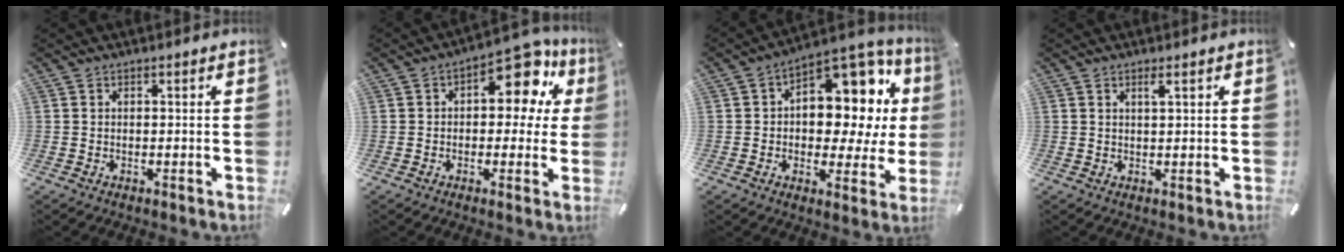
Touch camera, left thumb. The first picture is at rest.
{"total": 12.4, "force": [5.5, 6.8, 8.8], "torque": [-0.109, -0.041, 0.092]}
{"total": 15.1, "force": [4.6, 9.6, 10.7], "torque": [-0.125, -0.055, 0.076]}
{"total": 1.6, "force": [1.1, 0.2, 1.2], "torque": [-0.024, 0.000, 0.018]}